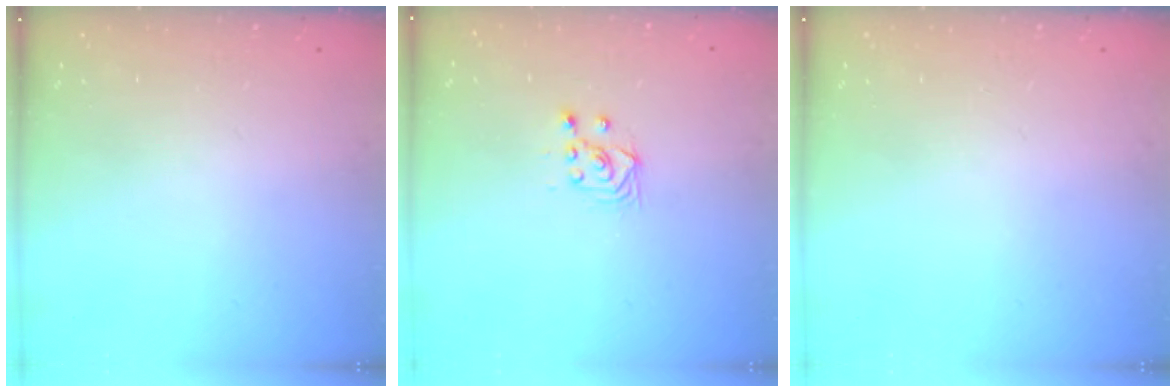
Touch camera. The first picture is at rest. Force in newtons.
{"total": 3.6, "press": 3.3, "slide": 1.5}
{"total": 0.0}